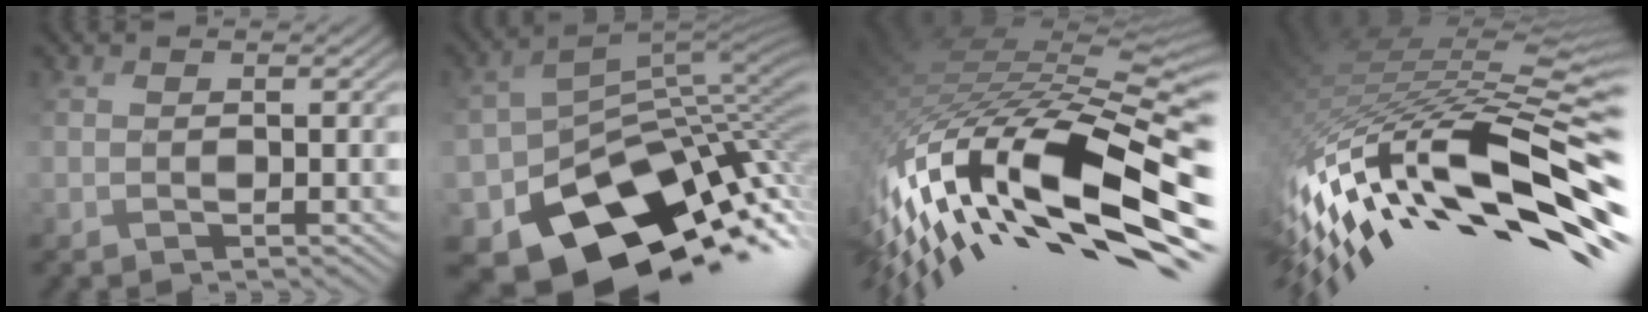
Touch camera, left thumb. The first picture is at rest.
{"total": 14.2, "force": [-7.6, 9.5, 7.3], "torque": [-0.133, -0.038, -0.105]}
{"total": 17.3, "force": [-5.6, 5.6, 15.3], "torque": [-0.305, -0.005, -0.092]}
{"total": 15.6, "force": [-6.8, 4.5, 13.4], "torque": [-0.274, -0.006, -0.102]}